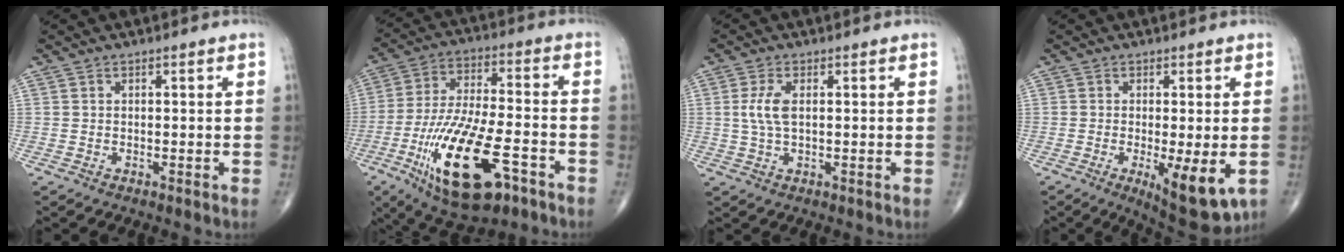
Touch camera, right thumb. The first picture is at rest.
{"total": 21.8, "force": [-9.4, 8.2, 17.8], "torque": [-0.360, 0.021, -0.154]}
{"total": 4.4, "force": [0.6, 1.9, 3.9], "torque": [-0.096, 0.001, 0.014]}
{"total": 9.8, "force": [-2.7, 2.8, 9.0], "torque": [-0.126, -0.023, -0.033]}